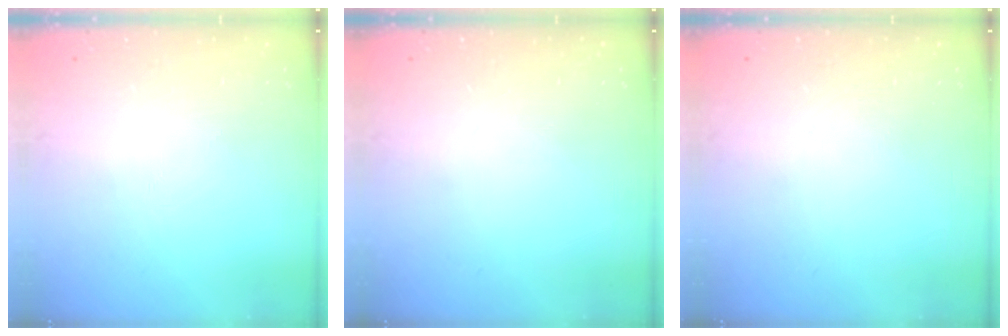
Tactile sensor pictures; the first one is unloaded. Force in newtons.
{"total": 0.0}
{"total": 0.0}